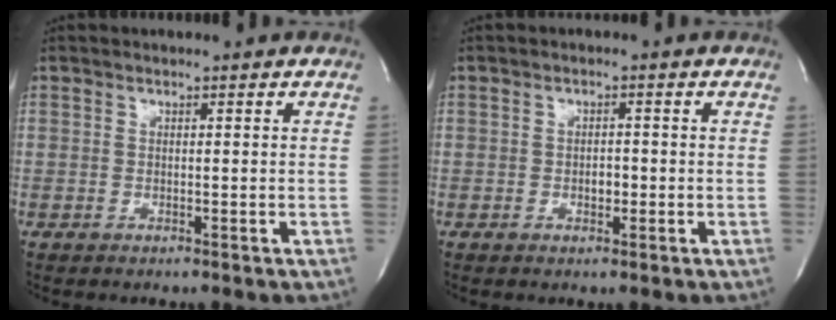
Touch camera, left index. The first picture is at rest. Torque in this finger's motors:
{"motor_torque": [0.26, -0.16, 0.01, 0.01]}